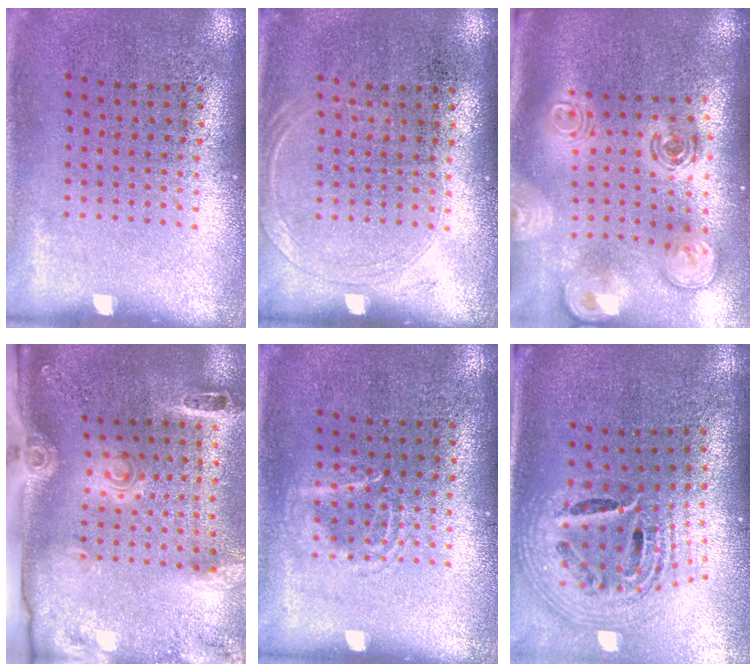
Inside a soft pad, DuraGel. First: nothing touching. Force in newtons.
{"total": 1.1, "press": 1.0, "slide": 0.3}
{"total": 2.9, "press": 2.0, "slide": 2.1}
{"total": 3.2, "press": 2.1, "slide": 2.4}
{"total": 1.4, "press": 1.4, "slide": 0.2}
{"total": 2.3, "press": 1.7, "slide": 1.7}